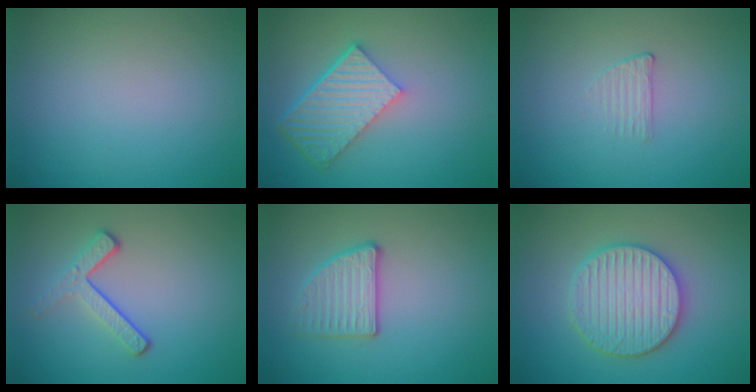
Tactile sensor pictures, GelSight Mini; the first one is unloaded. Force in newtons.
{"total": 6.2, "press": 4.3, "slide": 4.5}
{"total": 1.0, "press": 0.3, "slide": 1.0}
{"total": 3.3, "press": 2.3, "slide": 2.3}
{"total": 2.7, "press": 2.6, "slide": 0.8}
{"total": 5.8, "press": 5.7, "slide": 1.2}